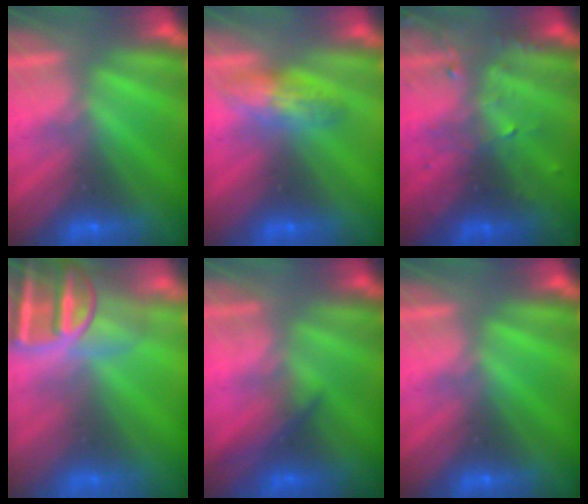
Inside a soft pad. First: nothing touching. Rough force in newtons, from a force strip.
{"total": 2.6}
{"total": 3.3}
{"total": 9.4}
{"total": 2.0}
{"total": 0.0}